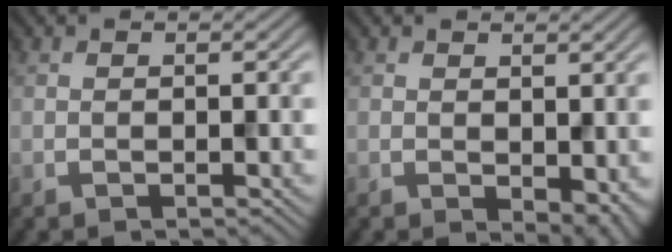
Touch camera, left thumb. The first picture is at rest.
{"total": 3.8, "force": [-0.4, 2.3, 3.0], "torque": [-0.042, -0.014, 0.000]}